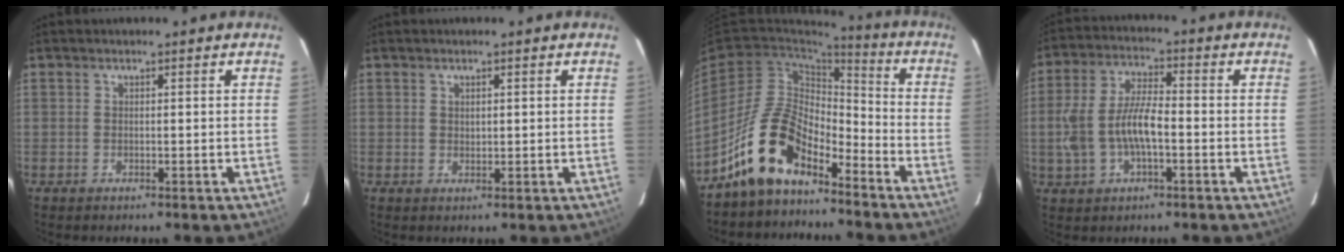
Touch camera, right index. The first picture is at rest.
{"total": 1.1, "force": [0.6, 0.7, 0.5], "torque": [-0.006, 0.002, 0.012]}
{"total": 13.5, "force": [-9.8, 6.0, 7.2], "torque": [-0.143, 0.020, -0.185]}
{"total": 10.4, "force": [-2.1, 4.7, 9.1], "torque": [-0.191, 0.010, -0.034]}